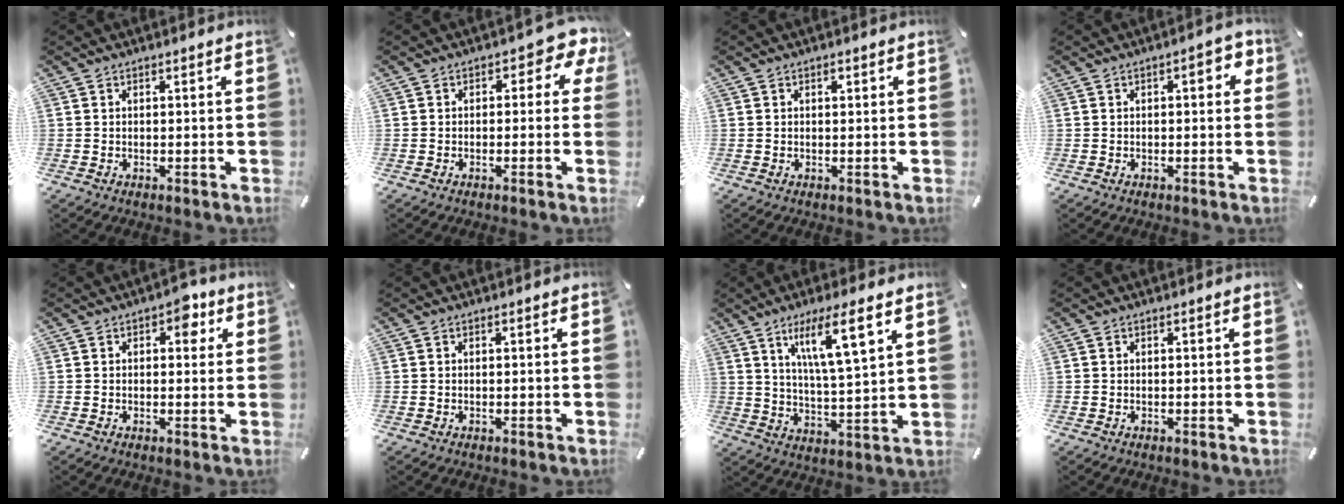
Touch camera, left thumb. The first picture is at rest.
{"total": 4.8, "force": [1.0, 2.9, 3.8], "torque": [-0.044, -0.001, 0.009]}
{"total": 0.6, "force": [0.3, 0.4, 0.4], "torque": [-0.008, 0.000, 0.006]}
{"total": 4.1, "force": [0.6, 1.9, 3.5], "torque": [-0.044, 0.004, 0.004]}
{"total": 4.9, "force": [1.8, 2.9, 3.5], "torque": [-0.028, -0.008, 0.020]}
{"total": 0.0}
{"total": 12.3, "force": [7.4, 1.8, 9.6], "torque": [-0.173, -0.027, 0.119]}
{"total": 0.0}